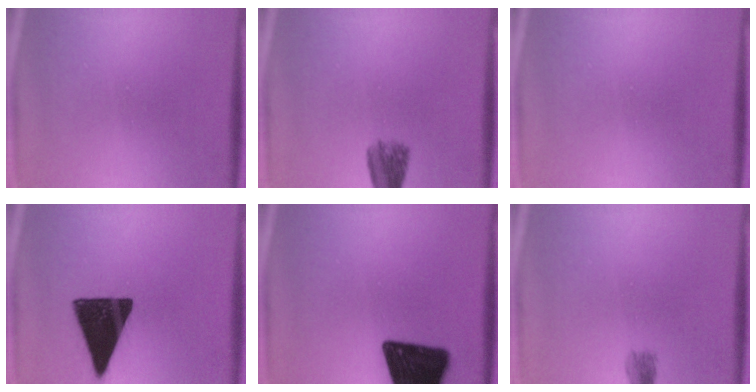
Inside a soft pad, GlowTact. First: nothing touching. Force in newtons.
{"total": 4.0}
{"total": 0.0}
{"total": 16.3}
{"total": 18.4}
{"total": 1.8}